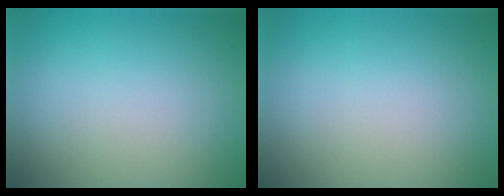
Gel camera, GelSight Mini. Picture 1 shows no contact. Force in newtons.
{"total": 0.0}